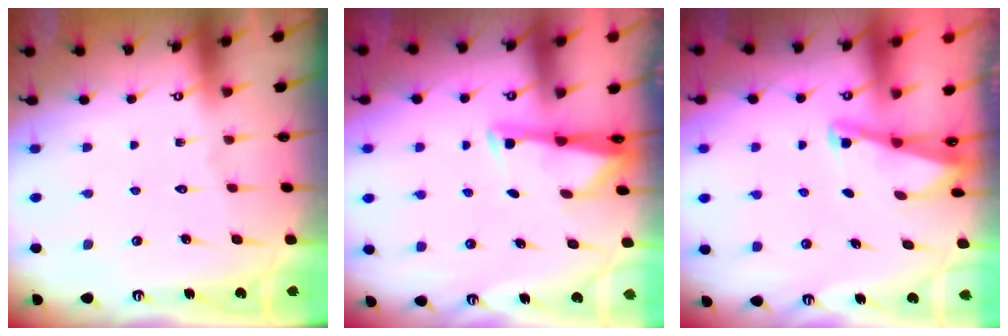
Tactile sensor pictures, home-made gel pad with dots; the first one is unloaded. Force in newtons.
{"total": 2.7, "press": 2.7, "slide": 0.5}
{"total": 1.9, "press": 1.9, "slide": 0.4}